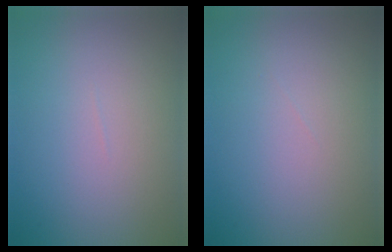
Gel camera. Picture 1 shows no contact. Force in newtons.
{"total": 0.0}